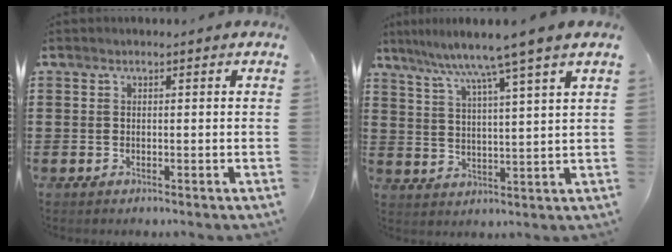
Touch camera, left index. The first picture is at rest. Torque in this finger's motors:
{"motor_torque": [0.93, -1.20, 1.05, 0.21]}